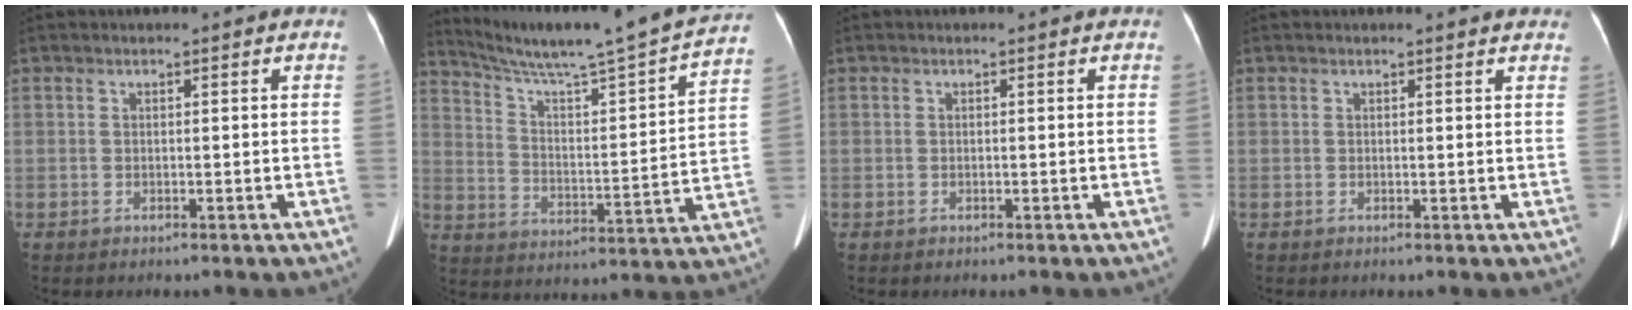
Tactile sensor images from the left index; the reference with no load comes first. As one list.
[{"total": 23.8, "force": [21.4, -0.8, 10.4], "torque": [-0.172, -0.047, 0.301]}, {"total": 0.0}, {"total": 5.6, "force": [5.2, 0.8, 1.7], "torque": [-0.015, 0.012, 0.042]}]